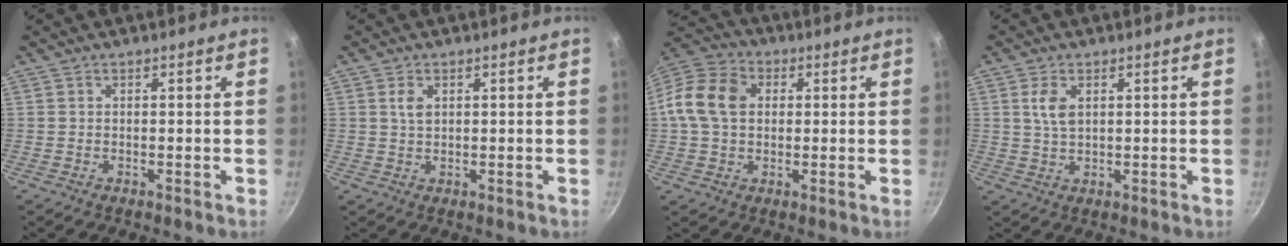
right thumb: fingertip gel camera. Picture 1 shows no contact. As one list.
[{"total": 2.4, "force": [0.8, 1.6, 1.6], "torque": [-0.026, -0.003, 0.015]}, {"total": 12.1, "force": [1.5, 9.1, 7.7], "torque": [-0.126, 0.022, 0.010]}, {"total": 4.2, "force": [1.3, 2.4, 3.1], "torque": [-0.058, -0.004, 0.027]}]